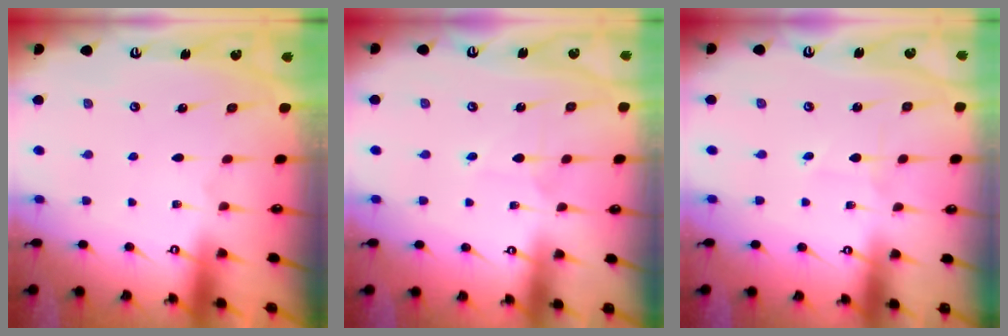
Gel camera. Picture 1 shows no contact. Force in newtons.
{"total": 2.0, "press": 2.0, "slide": 0.2}
{"total": 0.7, "press": 0.7, "slide": 0.0}